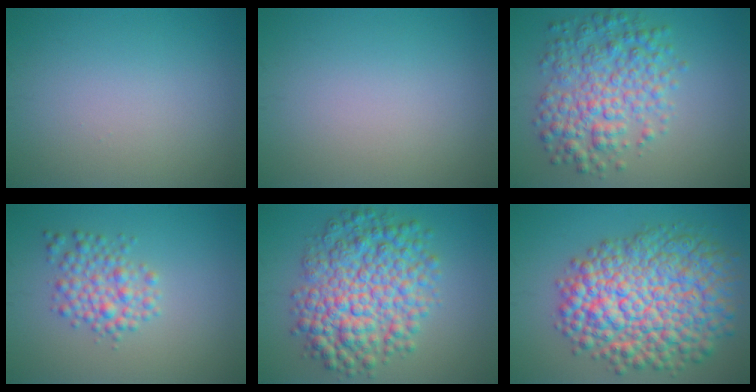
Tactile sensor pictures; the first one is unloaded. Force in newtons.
{"total": 0.0}
{"total": 6.3, "press": 6.3, "slide": 0.1}
{"total": 3.3, "press": 3.3, "slide": 0.1}
{"total": 9.1, "press": 9.1, "slide": 0.1}
{"total": 12.5, "press": 12.5, "slide": 0.4}